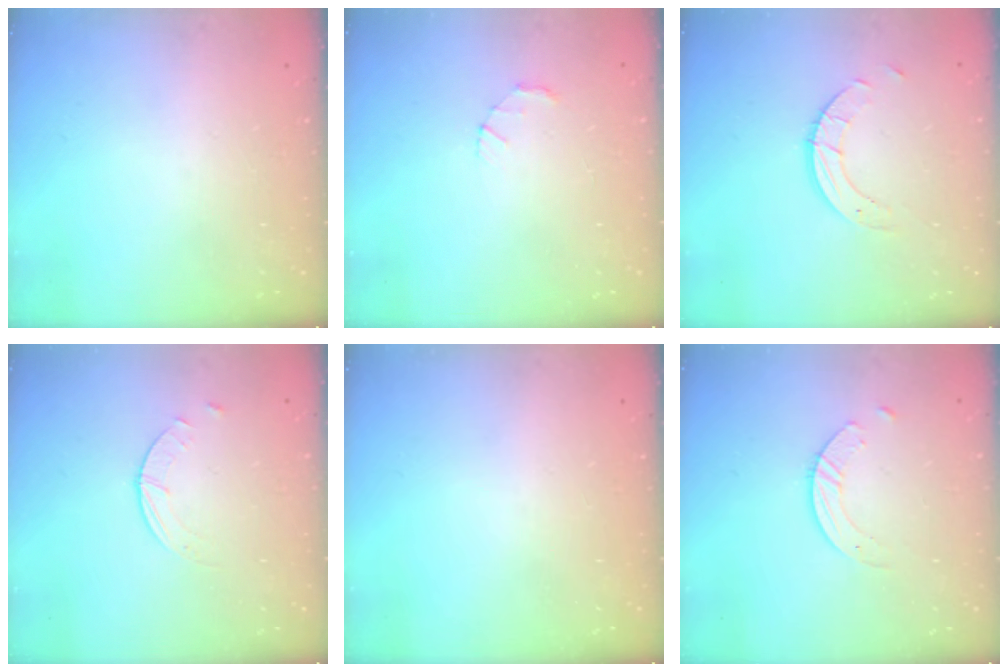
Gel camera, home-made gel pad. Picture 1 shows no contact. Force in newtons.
{"total": 1.4, "press": 1.3, "slide": 0.3}
{"total": 4.9, "press": 4.9, "slide": 0.4}
{"total": 0.9, "press": 0.9, "slide": 0.2}
{"total": 0.0}
{"total": 4.5, "press": 4.5, "slide": 0.3}